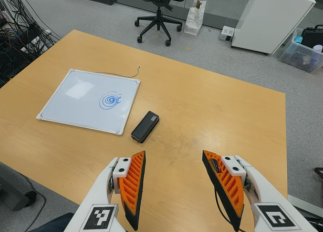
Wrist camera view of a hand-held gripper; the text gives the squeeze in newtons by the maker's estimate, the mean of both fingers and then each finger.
{"total": 0.0}